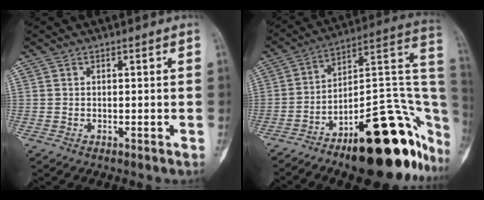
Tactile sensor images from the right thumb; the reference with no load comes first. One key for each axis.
{"total": 29.6, "fx": -14.0, "fy": 10.6, "fz": 23.8, "tx": -0.226, "ty": 0.096, "tz": -0.205}